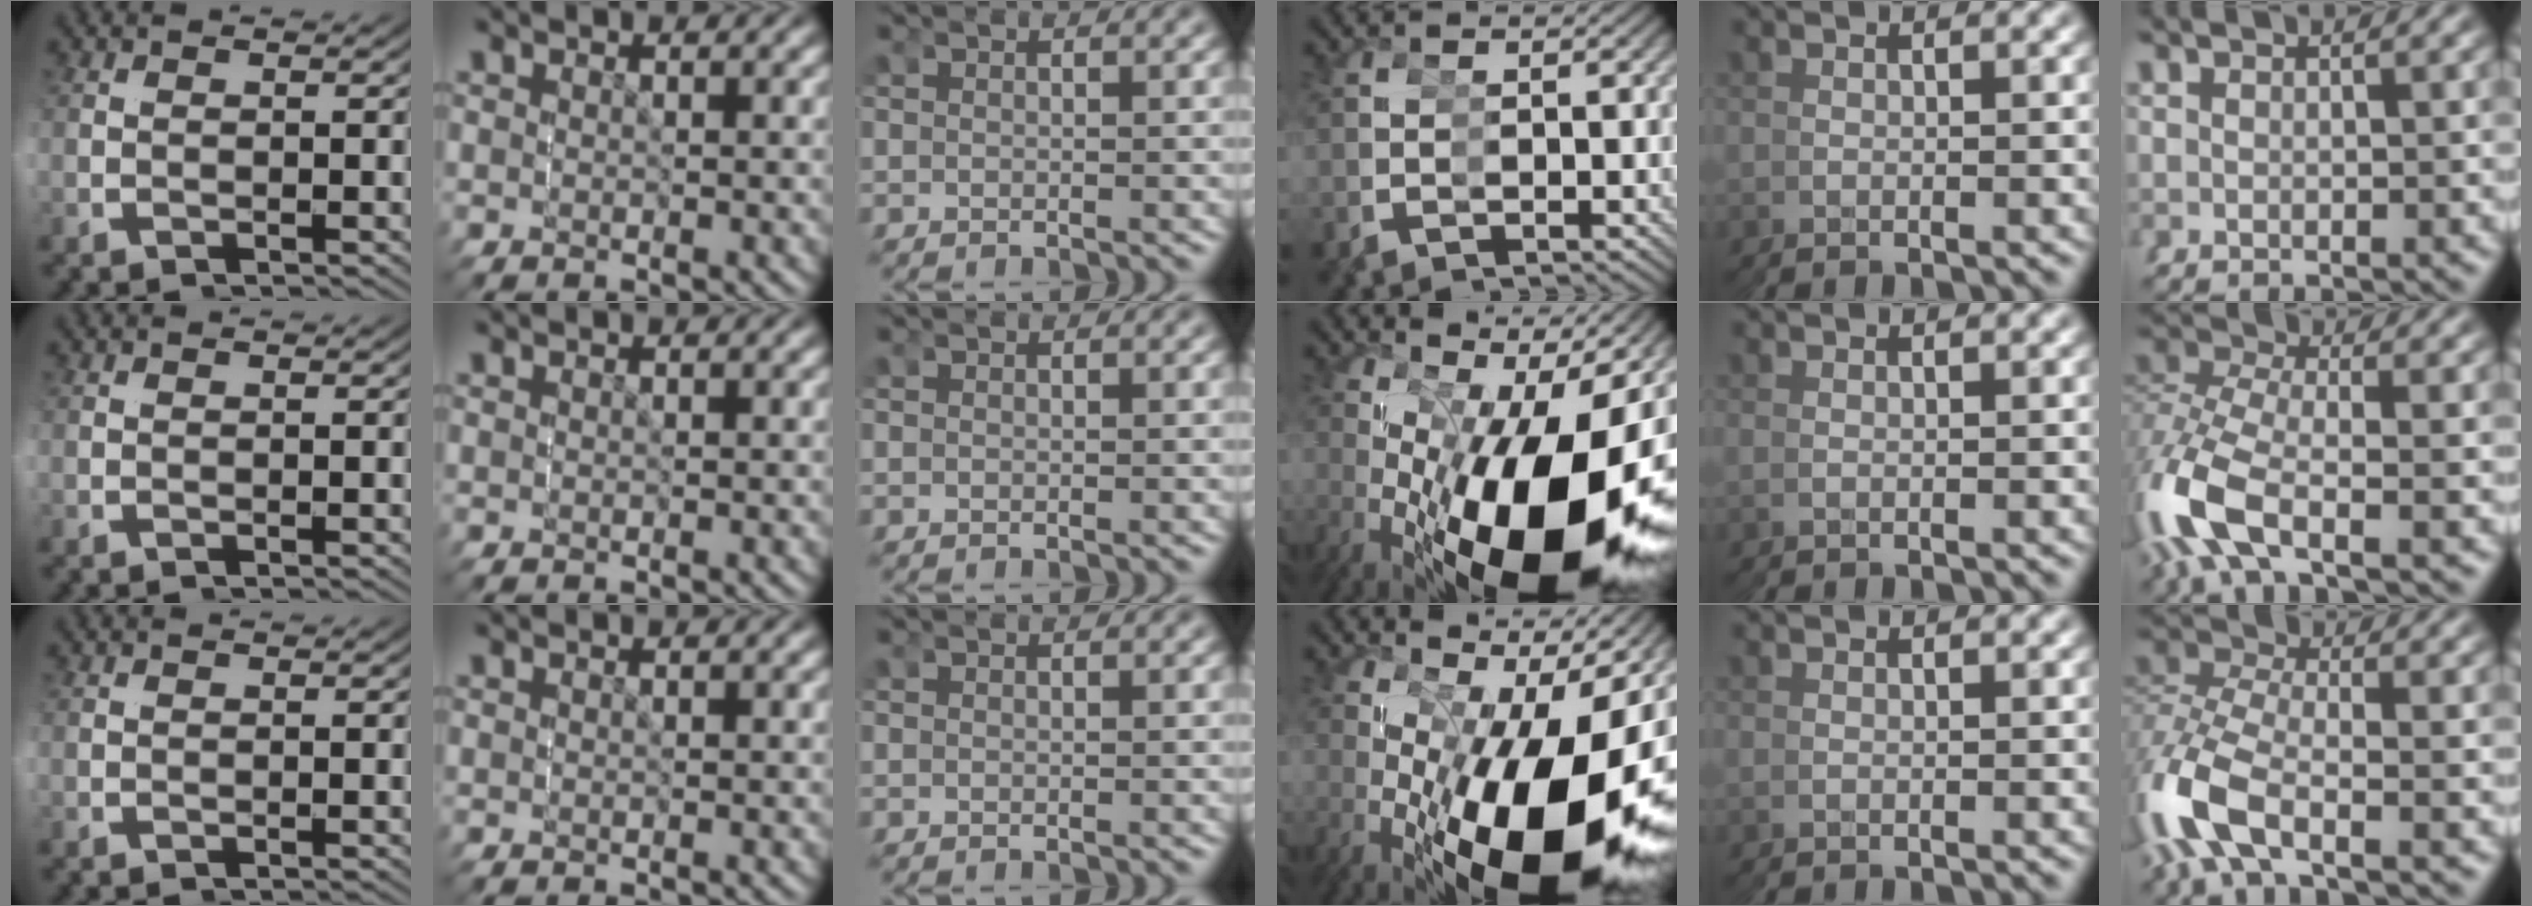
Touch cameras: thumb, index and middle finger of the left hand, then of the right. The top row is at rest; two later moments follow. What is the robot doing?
{"motion": "grasp_and_lifting", "object": "screwdriver"}